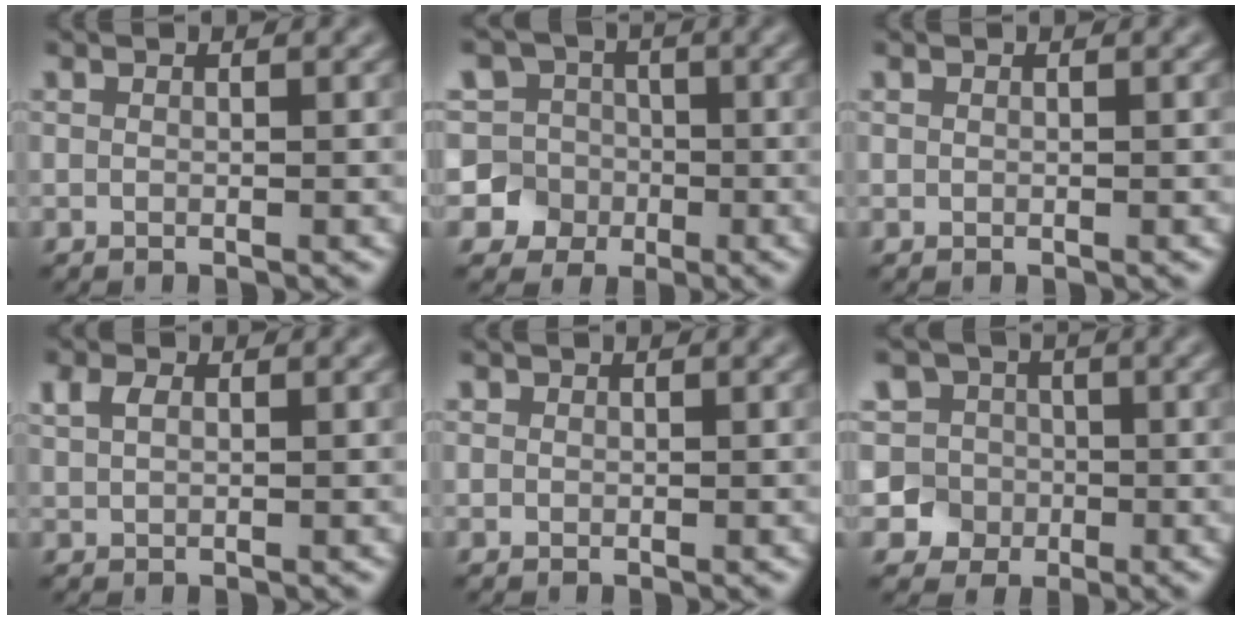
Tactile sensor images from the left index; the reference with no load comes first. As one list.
[{"total": 8.7, "force": [0.4, 8.4, 2.3], "torque": [-0.054, 0.036, -0.021]}, {"total": 0.0}, {"total": 1.7, "force": [0.8, 1.0, 1.1], "torque": [-0.024, 0.006, 0.016]}, {"total": 0.6, "force": [0.2, 0.5, 0.1], "torque": [0.004, -0.001, 0.000]}, {"total": 6.5, "force": [1.1, 6.1, 1.9], "torque": [-0.017, 0.025, -0.018]}]